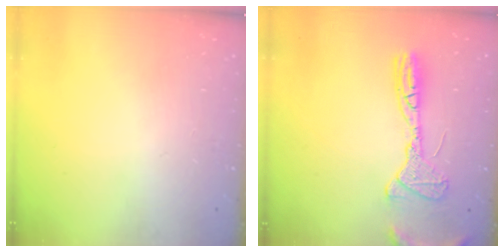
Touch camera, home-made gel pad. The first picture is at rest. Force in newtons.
{"total": 12.5, "press": 12.3, "slide": 2.3}